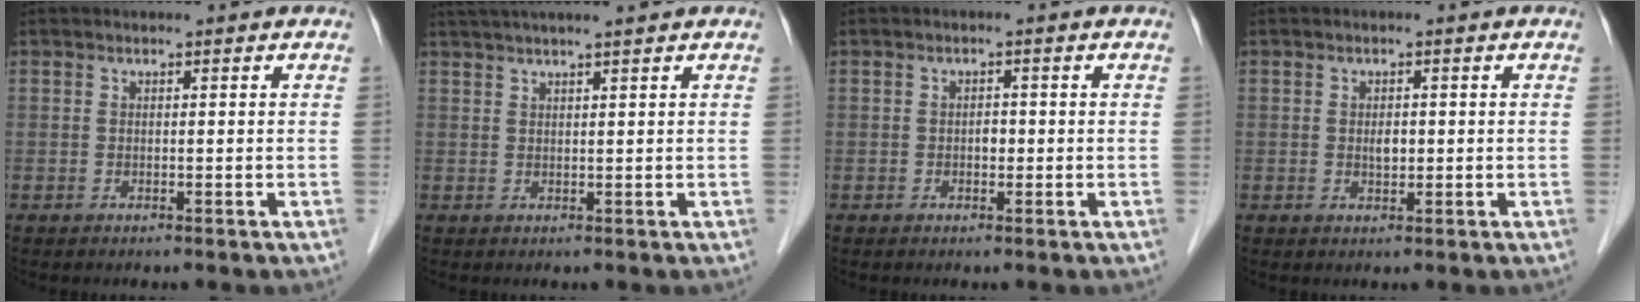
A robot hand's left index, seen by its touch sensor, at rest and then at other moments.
{"total": 7.8, "force": [6.6, -0.6, 4.2], "torque": [-0.065, 0.034, 0.096]}
{"total": 1.2, "force": [-0.2, 0.8, 0.9], "torque": [-0.014, 0.003, -0.004]}
{"total": 1.6, "force": [0.1, 0.8, 1.4], "torque": [-0.024, -0.001, 0.002]}